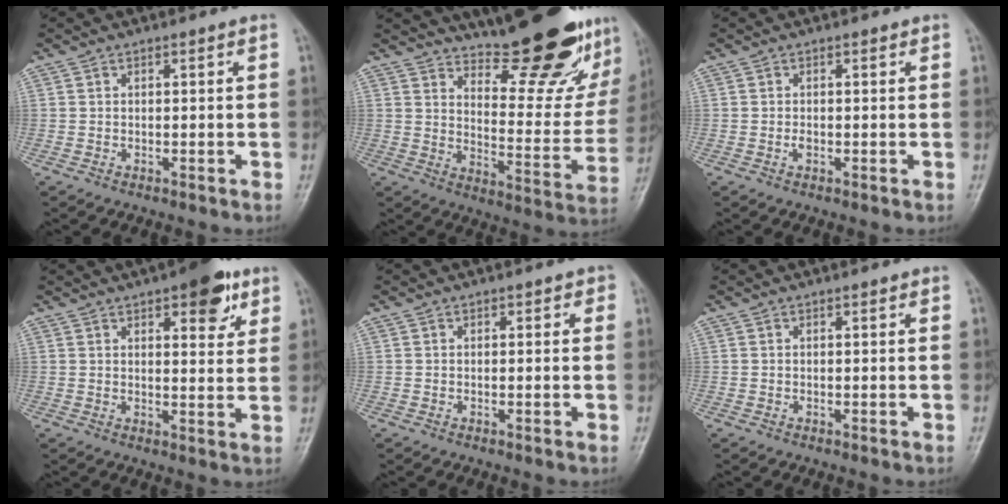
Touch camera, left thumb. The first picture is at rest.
{"total": 25.3, "force": [19.1, 7.1, 15.0], "torque": [-0.179, -0.122, 0.259]}
{"total": 0.8, "force": [-0.1, 0.6, 0.6], "torque": [-0.007, 0.000, -0.004]}
{"total": 9.0, "force": [5.0, 3.7, 6.5], "torque": [-0.060, -0.019, 0.062]}
{"total": 1.1, "force": [0.4, 0.8, 0.6], "torque": [0.008, 0.003, -0.002]}
{"total": 0.0}